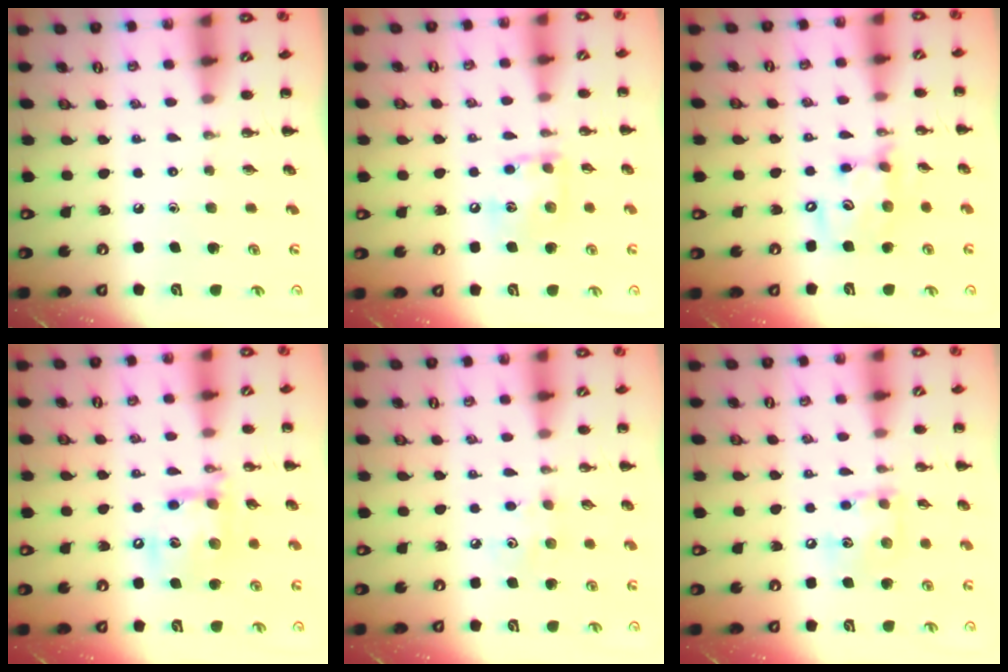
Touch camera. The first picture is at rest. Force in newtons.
{"total": 10.6, "press": 10.5, "slide": 1.0}
{"total": 12.0, "press": 11.7, "slide": 2.8}
{"total": 14.6, "press": 14.3, "slide": 2.8}
{"total": 3.8, "press": 3.7, "slide": 0.9}
{"total": 9.4, "press": 9.3, "slide": 0.6}